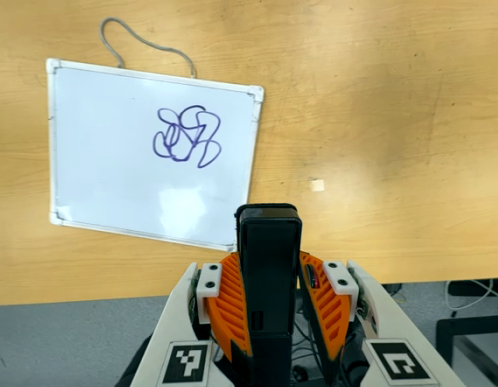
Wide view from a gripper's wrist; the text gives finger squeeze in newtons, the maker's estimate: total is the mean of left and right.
{"total": 4.6, "left": 3.3, "right": 6.0}